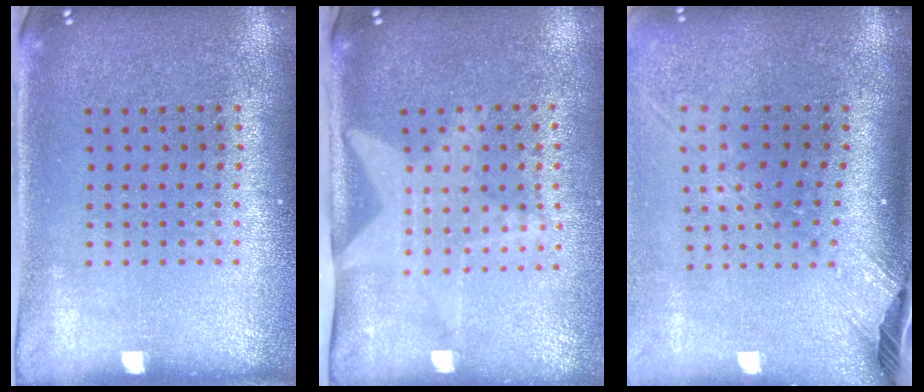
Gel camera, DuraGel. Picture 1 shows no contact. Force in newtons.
{"total": 1.5, "press": 1.4, "slide": 0.5}
{"total": 2.6, "press": 1.9, "slide": 1.8}